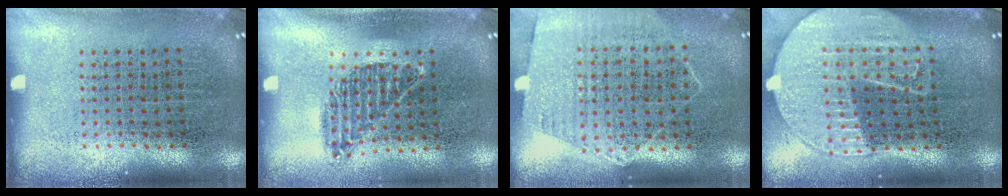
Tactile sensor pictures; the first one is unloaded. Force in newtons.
{"total": 1.0, "press": 0.8, "slide": 0.5}
{"total": 1.1, "press": 1.0, "slide": 0.4}
{"total": 2.1, "press": 1.9, "slide": 1.0}